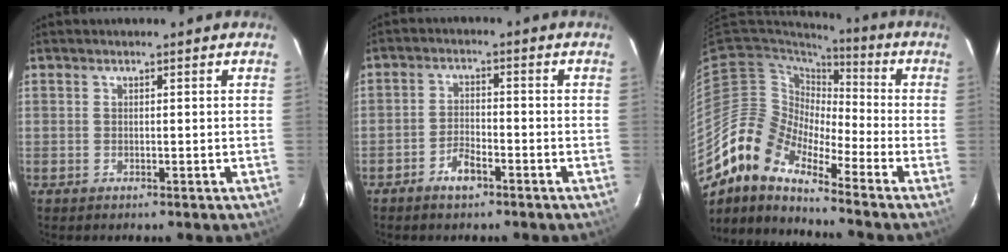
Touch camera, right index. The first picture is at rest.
{"total": 3.9, "force": [-2.9, 1.5, 2.2], "torque": [-0.054, 0.004, -0.053]}
{"total": 11.8, "force": [-9.5, 4.2, 5.7], "torque": [-0.083, -0.002, -0.200]}